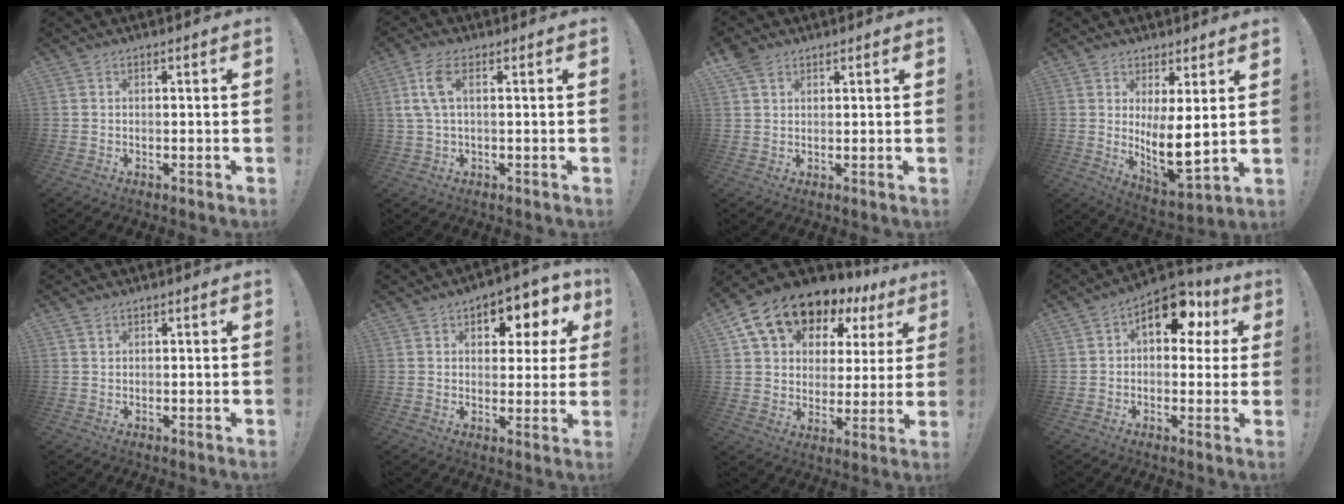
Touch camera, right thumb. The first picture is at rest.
{"total": 6.6, "force": [1.9, 2.2, 6.0], "torque": [-0.120, -0.001, 0.037]}
{"total": 4.3, "force": [2.9, 2.6, 1.8], "torque": [-0.026, -0.013, 0.055]}
{"total": 10.0, "force": [1.8, 3.3, 9.2], "torque": [-0.142, -0.042, 0.036]}
{"total": 1.0, "force": [0.8, 0.6, 0.1], "torque": [0.003, -0.002, 0.014]}
{"total": 6.9, "force": [3.4, 4.5, 3.9], "torque": [-0.041, -0.027, 0.060]}
{"total": 14.5, "force": [10.4, 8.5, 5.6], "torque": [-0.104, -0.073, 0.197]}
{"total": 13.1, "force": [6.0, 7.5, 8.9], "torque": [-0.119, -0.025, 0.108]}